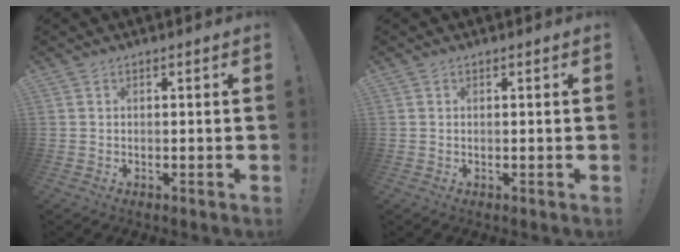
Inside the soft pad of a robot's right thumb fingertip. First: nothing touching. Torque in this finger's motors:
{"motor_torque": [0.01, -0.15, -0.11, 0.15, 0.02]}